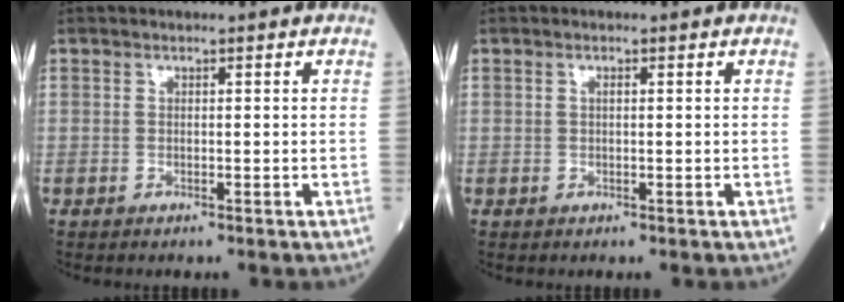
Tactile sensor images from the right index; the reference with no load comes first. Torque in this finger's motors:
{"motor_torque": [-0.05, 0.00, -0.04, -0.01]}